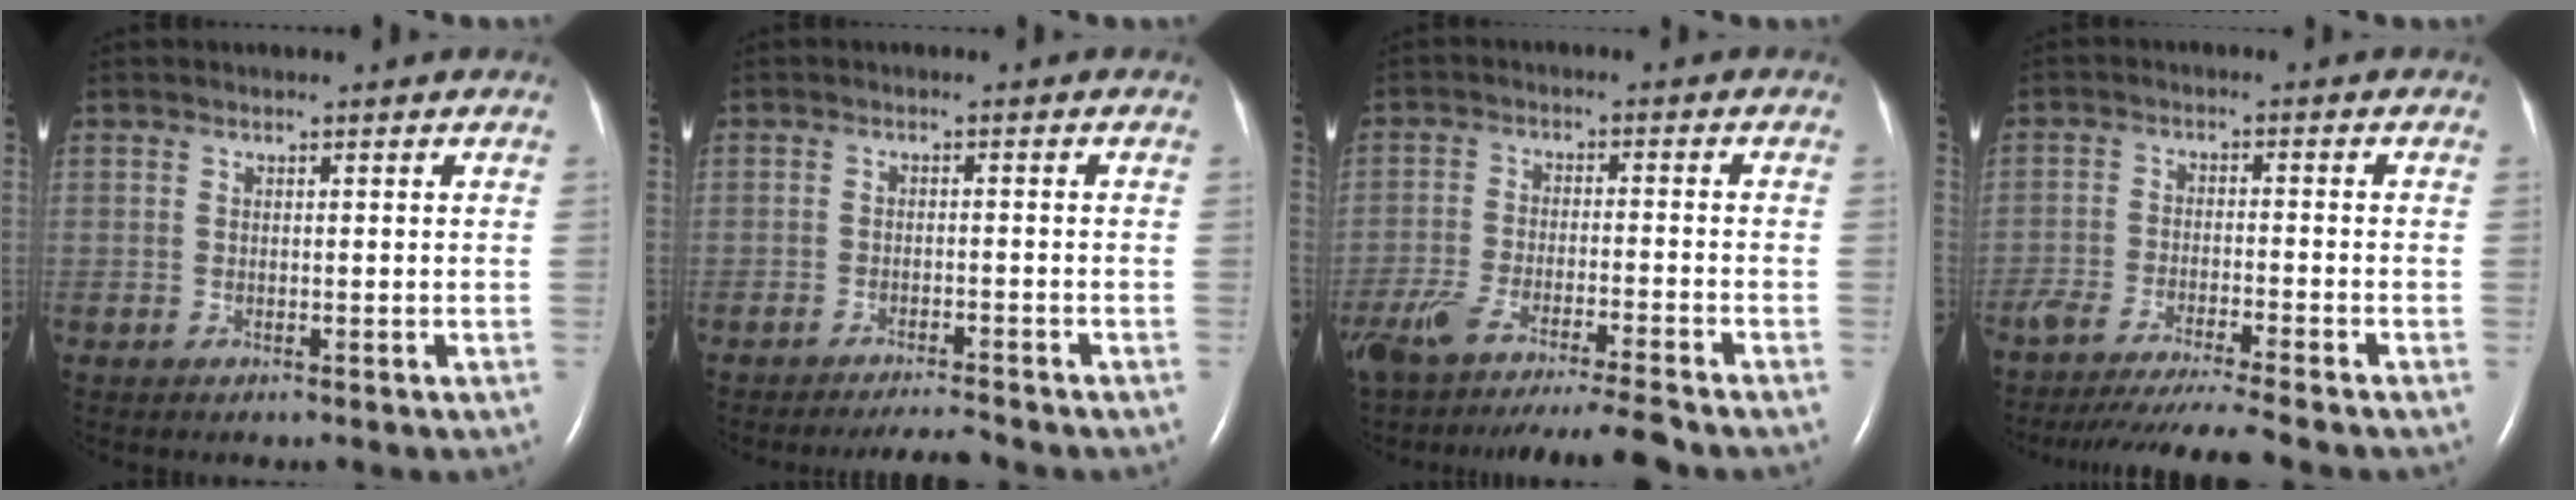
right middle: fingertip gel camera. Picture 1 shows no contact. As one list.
[{"total": 3.7, "force": [-3.5, -0.7, 0.7], "torque": [-0.016, -0.015, -0.056]}, {"total": 14.5, "force": [-12.8, -0.9, 6.9], "torque": [-0.116, -0.029, -0.208]}, {"total": 13.3, "force": [-11.9, -1.5, 5.7], "torque": [-0.070, -0.034, -0.191]}]